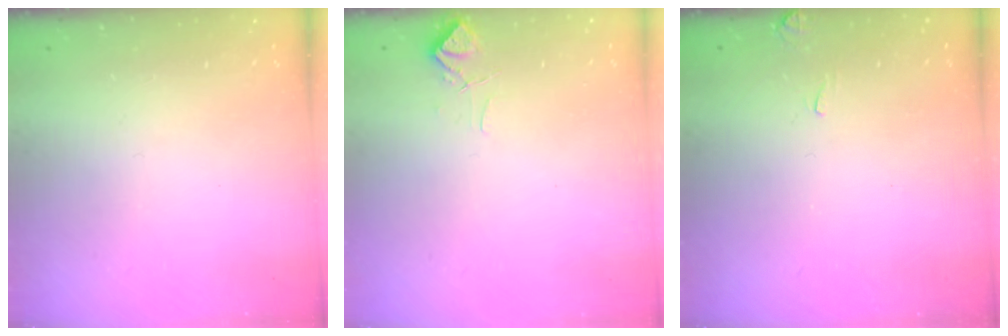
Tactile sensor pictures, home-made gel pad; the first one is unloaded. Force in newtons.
{"total": 1.0, "press": 0.6, "slide": 0.8}
{"total": 3.9, "press": 3.9, "slide": 0.4}